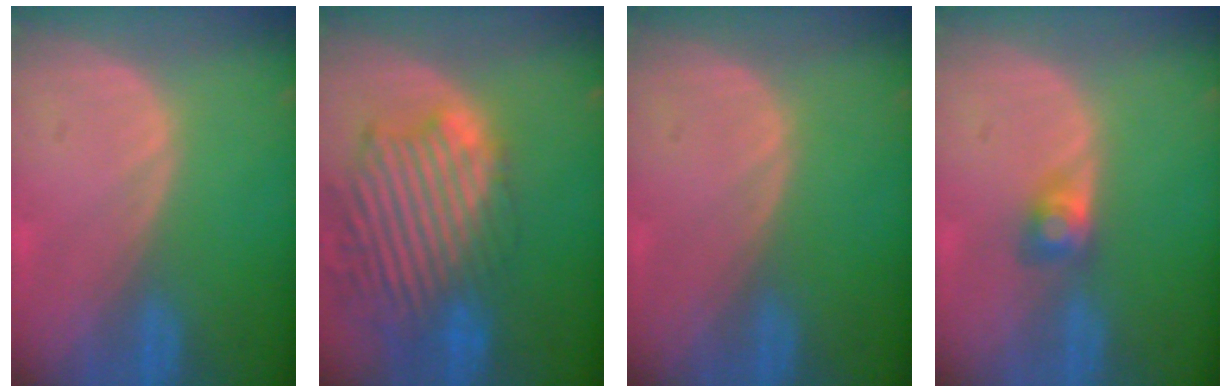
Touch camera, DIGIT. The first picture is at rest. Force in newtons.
{"total": 13.9, "press": 11.8, "slide": 7.3}
{"total": 0.0}
{"total": 2.7, "press": 2.5, "slide": 1.0}